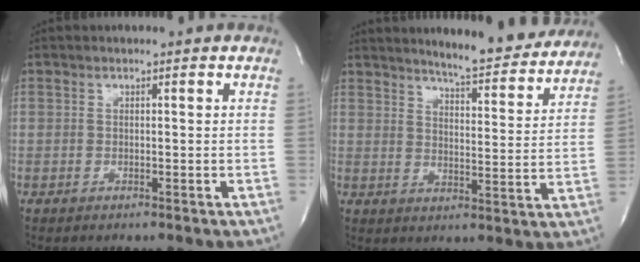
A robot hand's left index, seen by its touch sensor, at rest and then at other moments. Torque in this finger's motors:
{"motor_torque": [-0.10, 0.09, 0.44, 0.09]}